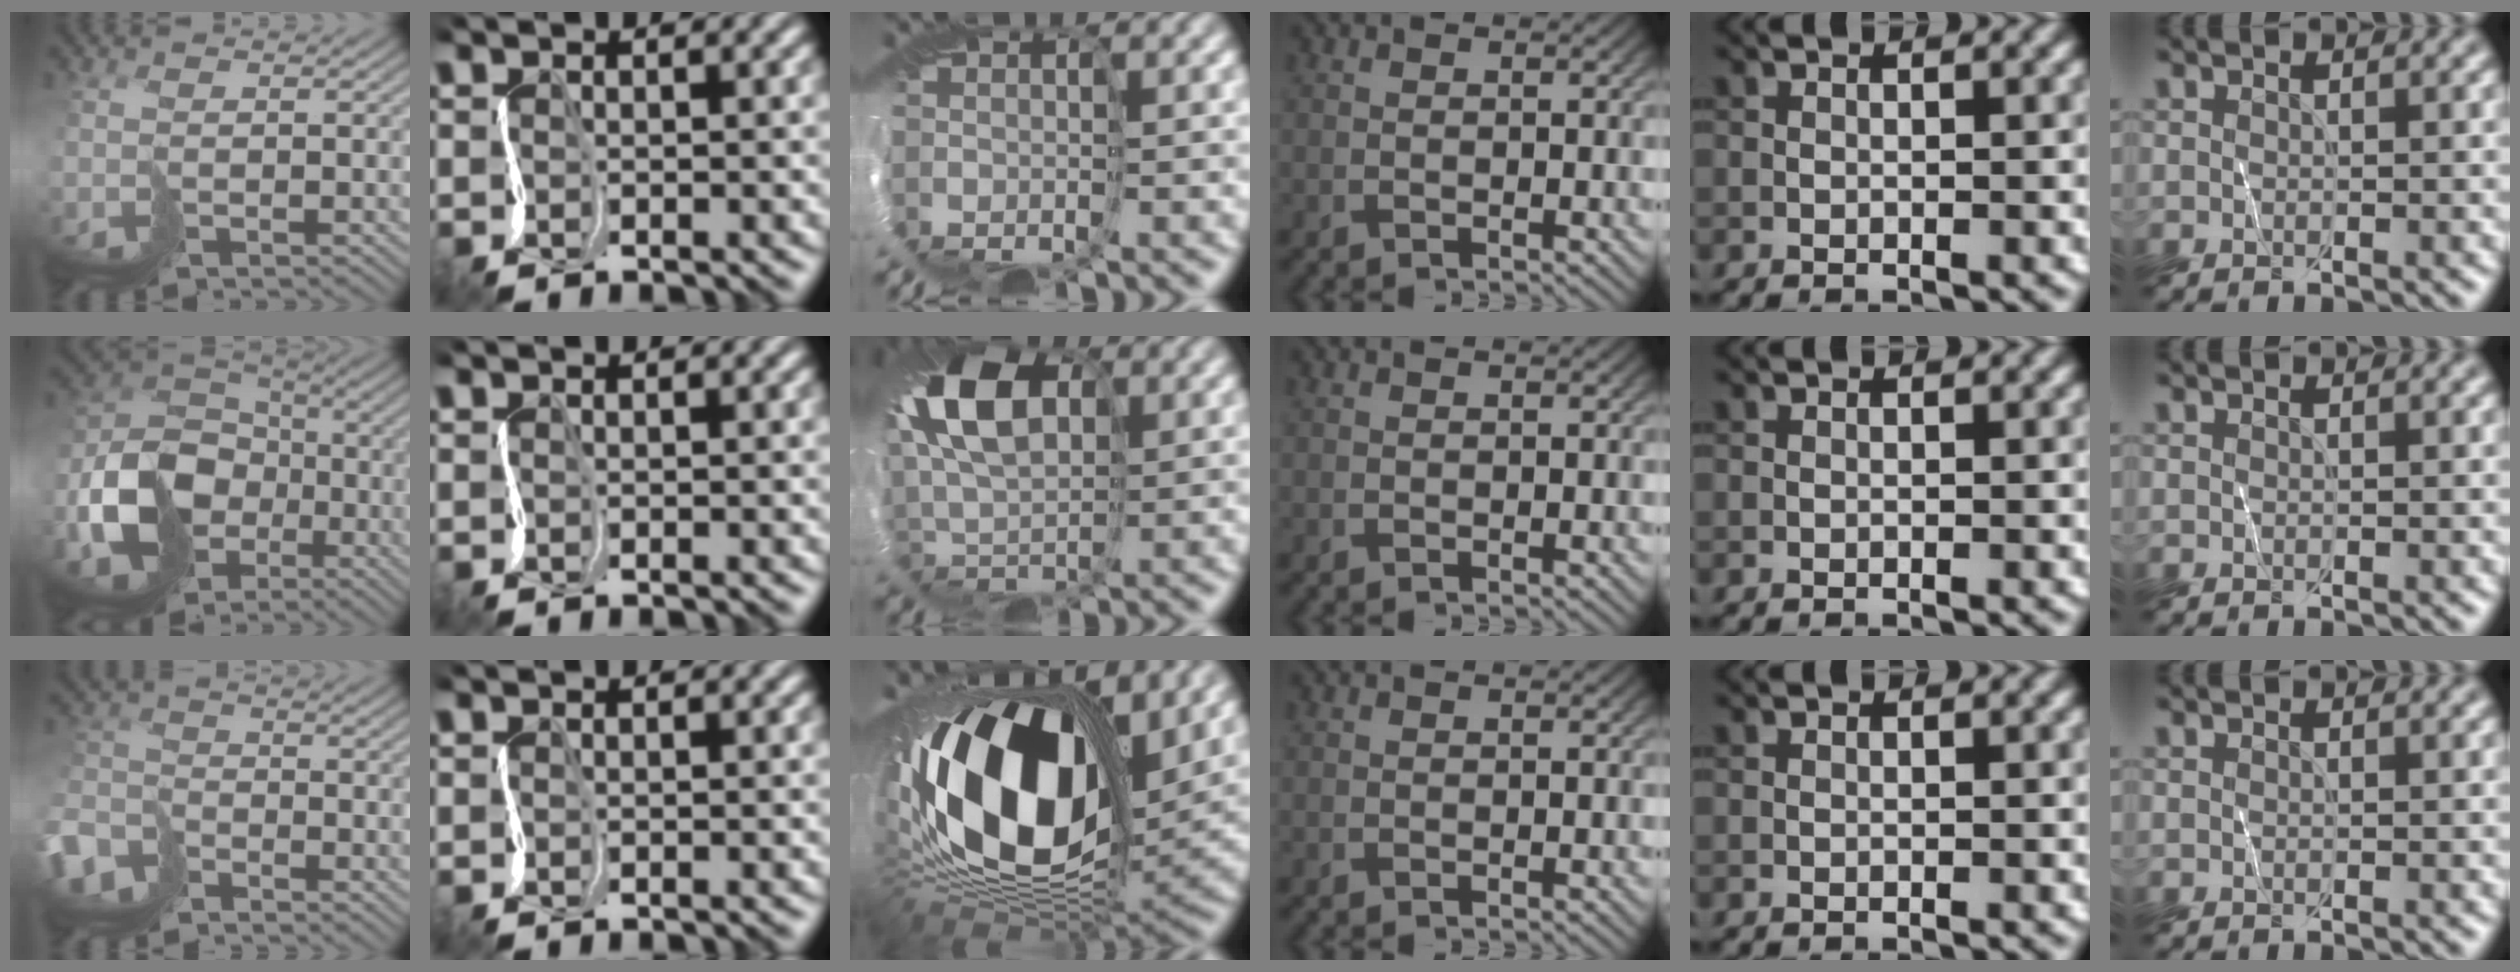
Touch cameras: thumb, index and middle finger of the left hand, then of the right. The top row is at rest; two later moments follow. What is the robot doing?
{"motion": "cut", "object": "bubble wrap"}